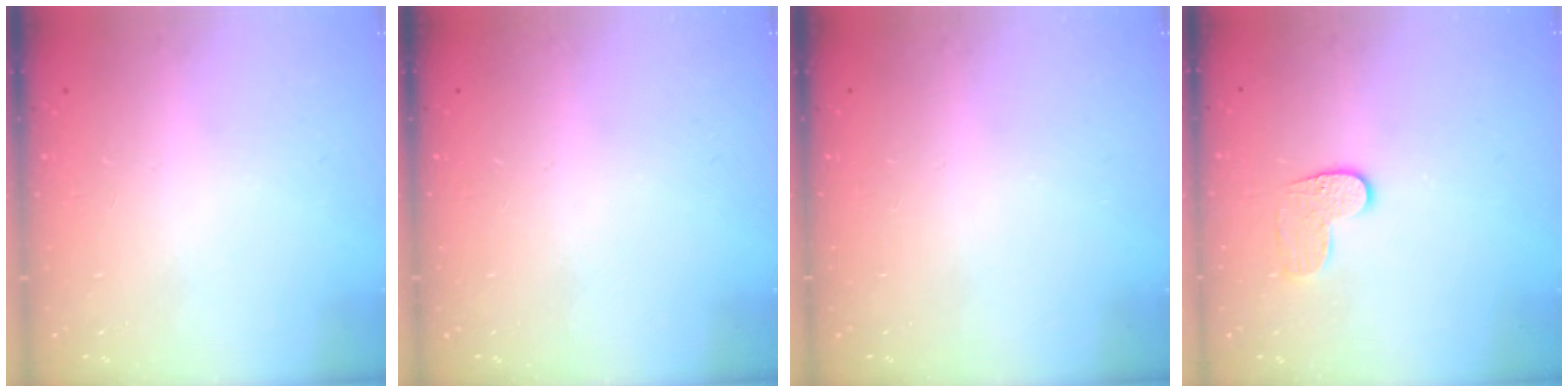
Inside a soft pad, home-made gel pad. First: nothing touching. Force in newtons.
{"total": 0.0}
{"total": 0.0}
{"total": 6.6, "press": 6.6, "slide": 0.3}